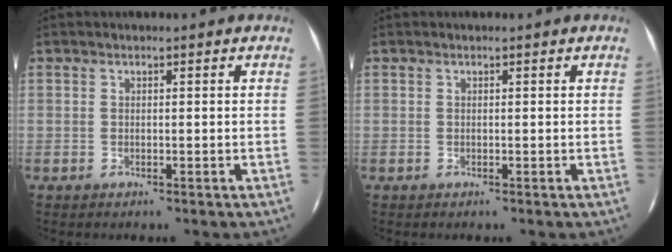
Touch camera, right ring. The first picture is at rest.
{"total": 0.0}